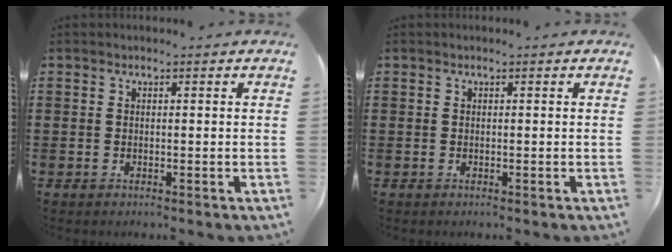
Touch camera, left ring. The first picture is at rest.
{"total": 0.0}